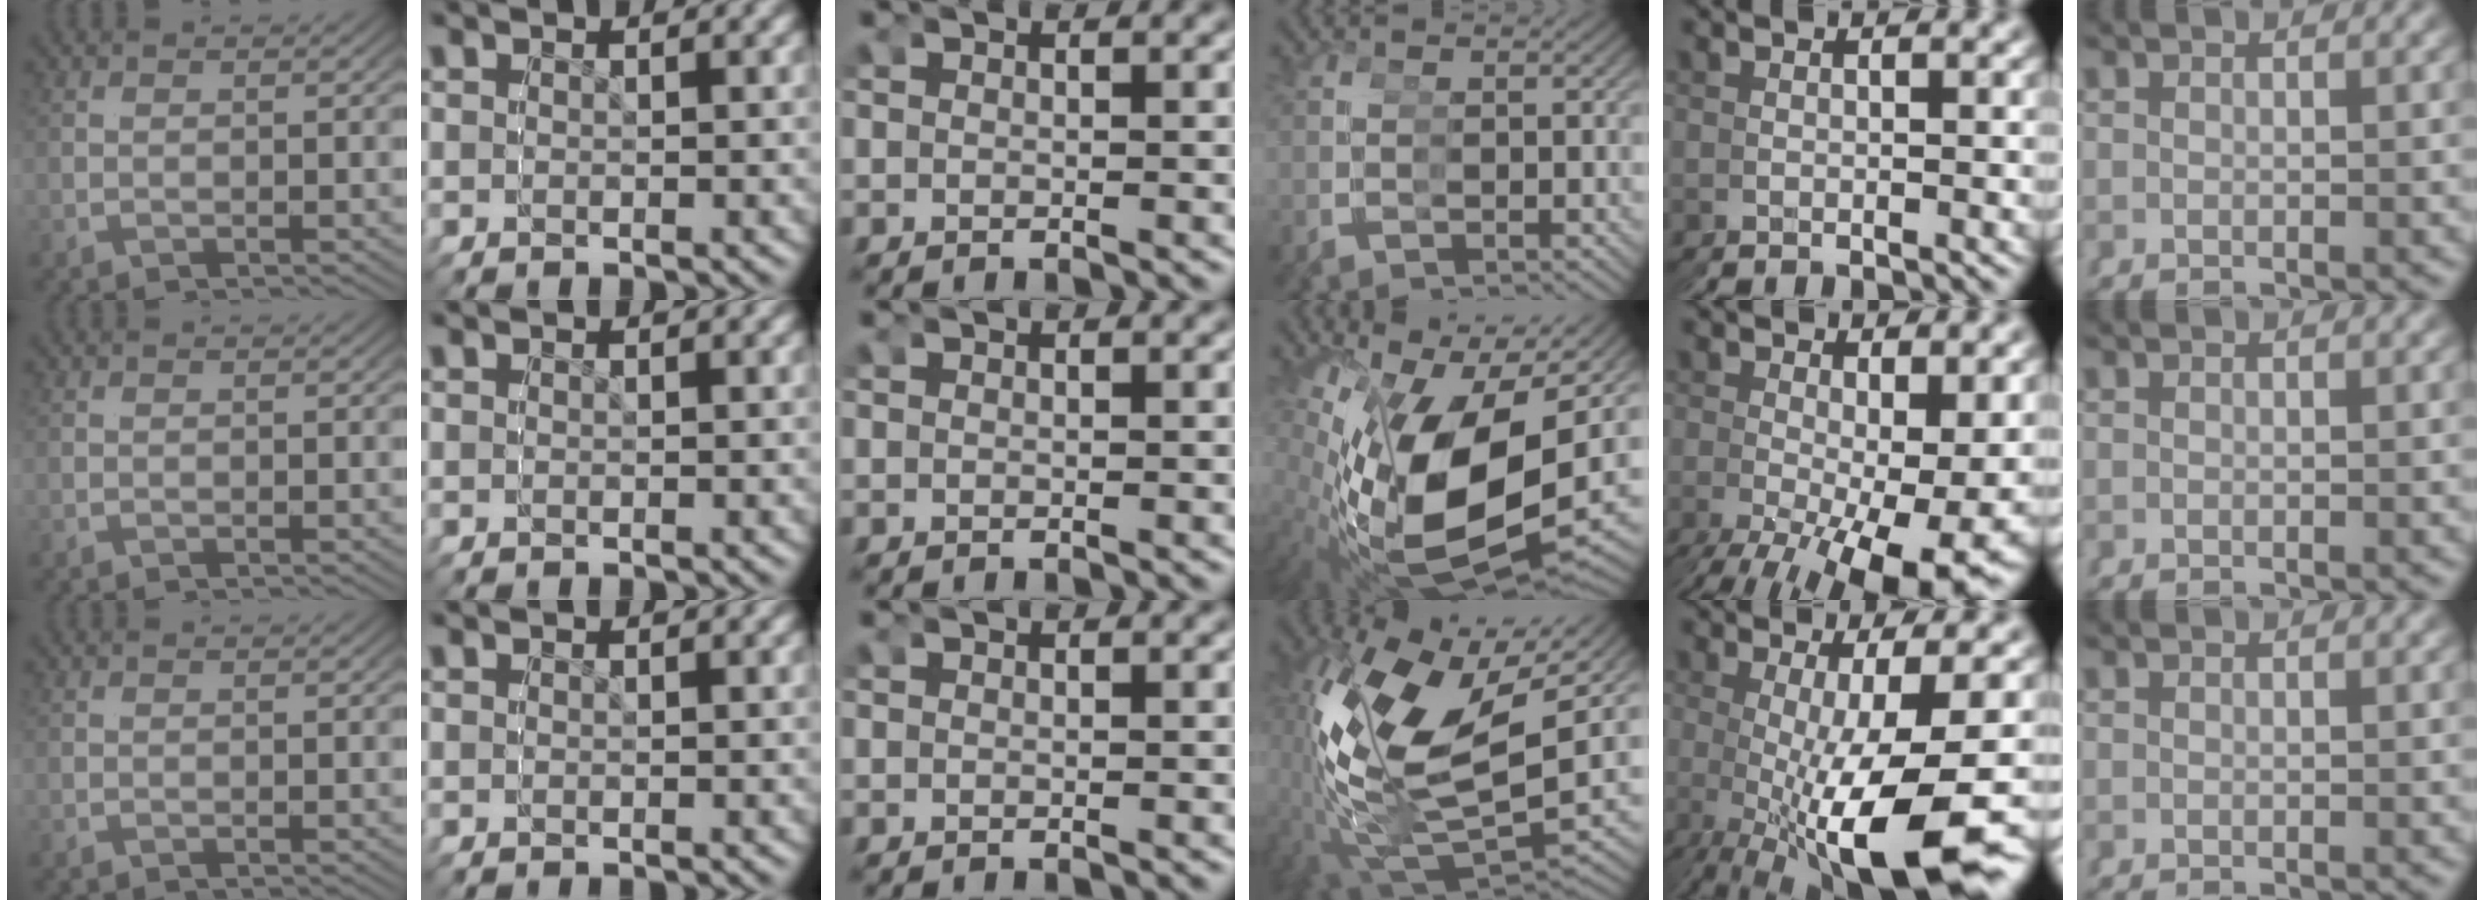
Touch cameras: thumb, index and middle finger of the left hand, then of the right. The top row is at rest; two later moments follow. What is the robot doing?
{"motion": "grasp_and_lifting", "object": "glue stick"}